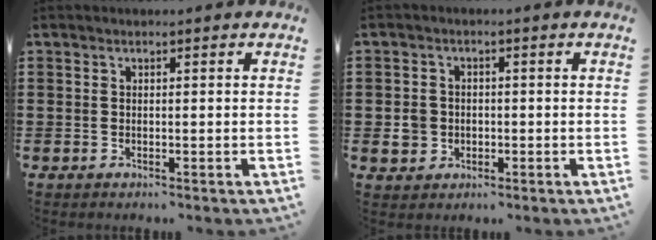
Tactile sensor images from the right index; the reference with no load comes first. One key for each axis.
{"total": 3.0, "fx": -0.6, "fy": 2.8, "fz": 1.0, "tx": -0.028, "ty": 0.005, "tz": -0.014}